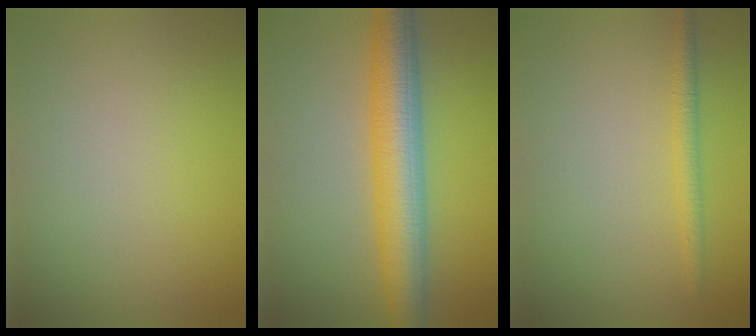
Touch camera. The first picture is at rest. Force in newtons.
{"total": 6.9, "press": 6.9, "slide": 0.1}
{"total": 1.6, "press": 1.6, "slide": 0.1}